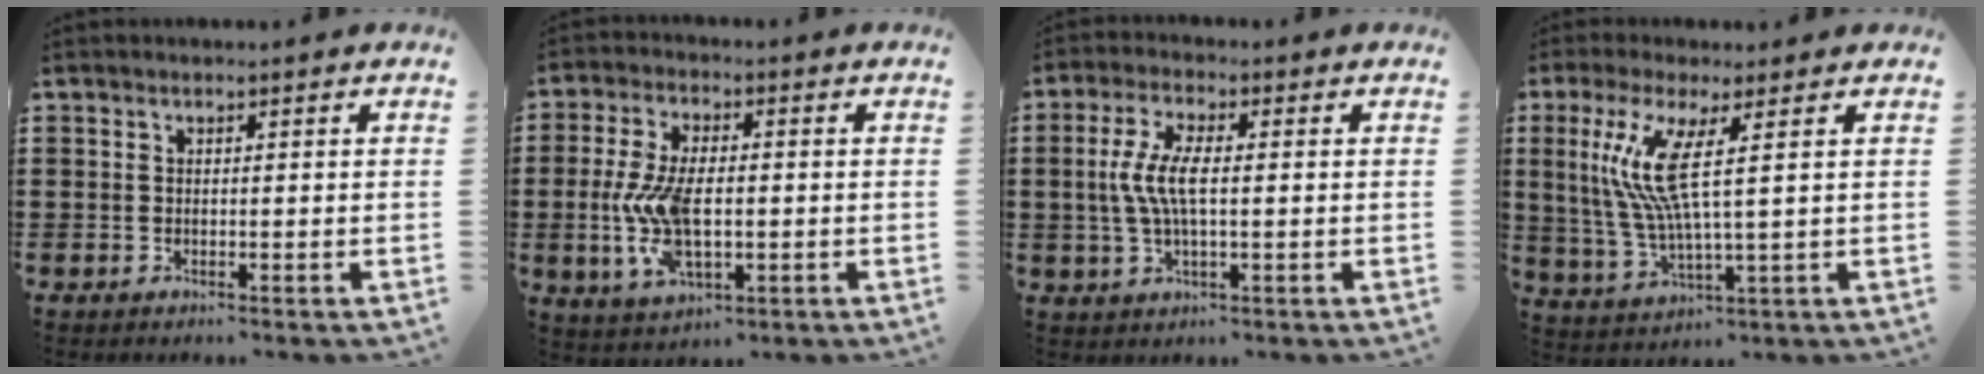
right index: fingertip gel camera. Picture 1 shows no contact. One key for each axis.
{"total": 9.1, "fx": -1.1, "fy": 4.4, "fz": 7.9, "tx": -0.188, "ty": -0.009, "tz": -0.025}
{"total": 6.6, "fx": -0.1, "fy": 2.3, "fz": 6.2, "tx": -0.146, "ty": -0.007, "tz": -0.014}
{"total": 9.8, "fx": 2.4, "fy": 1.2, "fz": 9.4, "tx": -0.212, "ty": -0.015, "tz": 0.033}